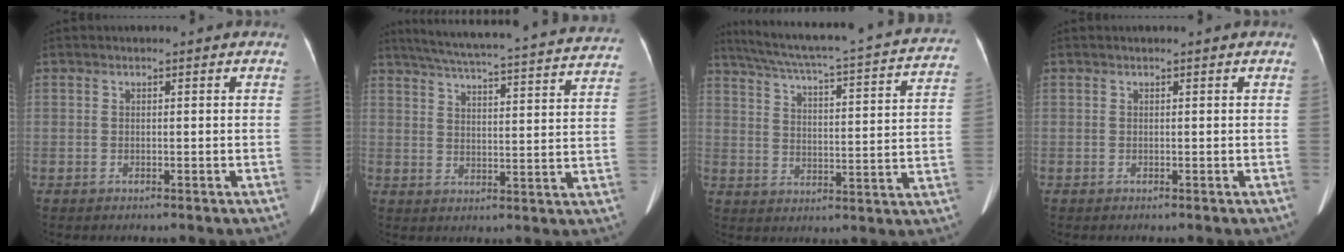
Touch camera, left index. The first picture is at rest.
{"total": 29.0, "force": [26.5, 1.9, 11.6], "torque": [-0.188, -0.038, 0.326]}
{"total": 26.1, "force": [22.8, 2.3, 12.4], "torque": [-0.197, -0.028, 0.286]}
{"total": 0.0}